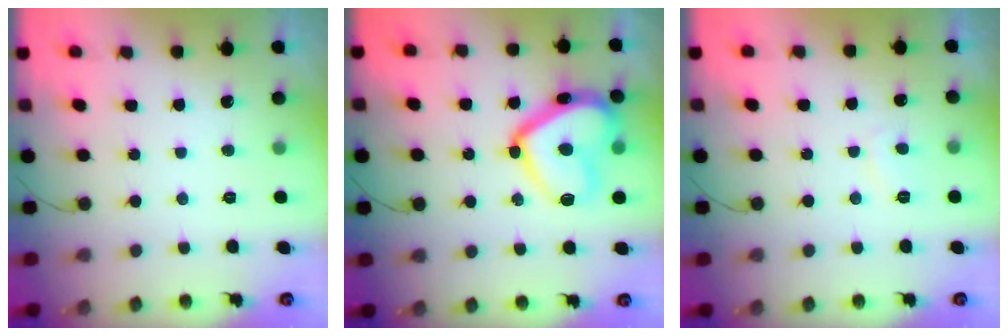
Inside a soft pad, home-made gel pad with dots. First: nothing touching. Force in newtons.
{"total": 18.5, "press": 18.5, "slide": 1.6}
{"total": 2.7, "press": 2.6, "slide": 0.8}